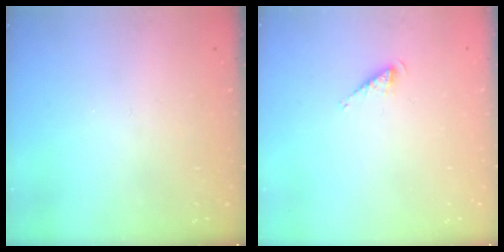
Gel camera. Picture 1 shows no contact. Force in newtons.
{"total": 2.6, "press": 2.6, "slide": 0.4}